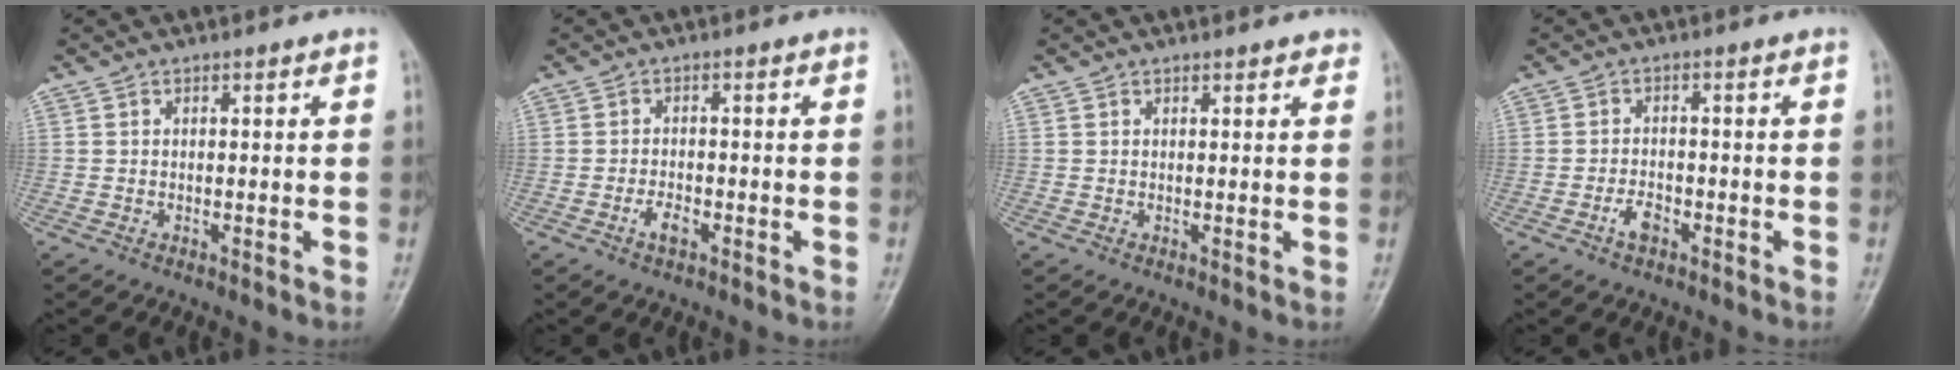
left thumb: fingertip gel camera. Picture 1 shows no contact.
{"total": 2.6, "force": [-1.3, 1.3, 1.8], "torque": [-0.033, 0.007, -0.023]}
{"total": 1.6, "force": [1.4, 0.6, 0.6], "torque": [0.004, -0.002, 0.013]}
{"total": 2.9, "force": [-1.5, 1.6, 1.8], "torque": [-0.032, 0.011, -0.028]}